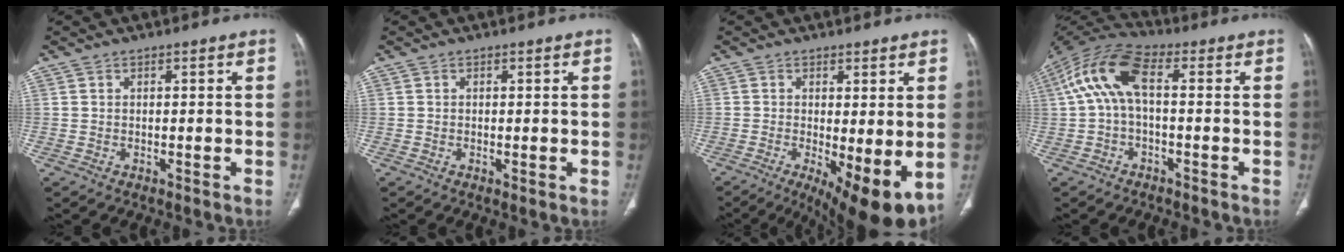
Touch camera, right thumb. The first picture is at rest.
{"total": 0.6, "force": [-0.1, 0.1, 0.6], "torque": [-0.014, -0.004, -0.002]}
{"total": 11.5, "force": [-2.6, 3.5, 10.6], "torque": [-0.159, -0.024, -0.027]}
{"total": 11.3, "force": [0.7, 5.1, 10.0], "torque": [-0.212, 0.043, 0.004]}